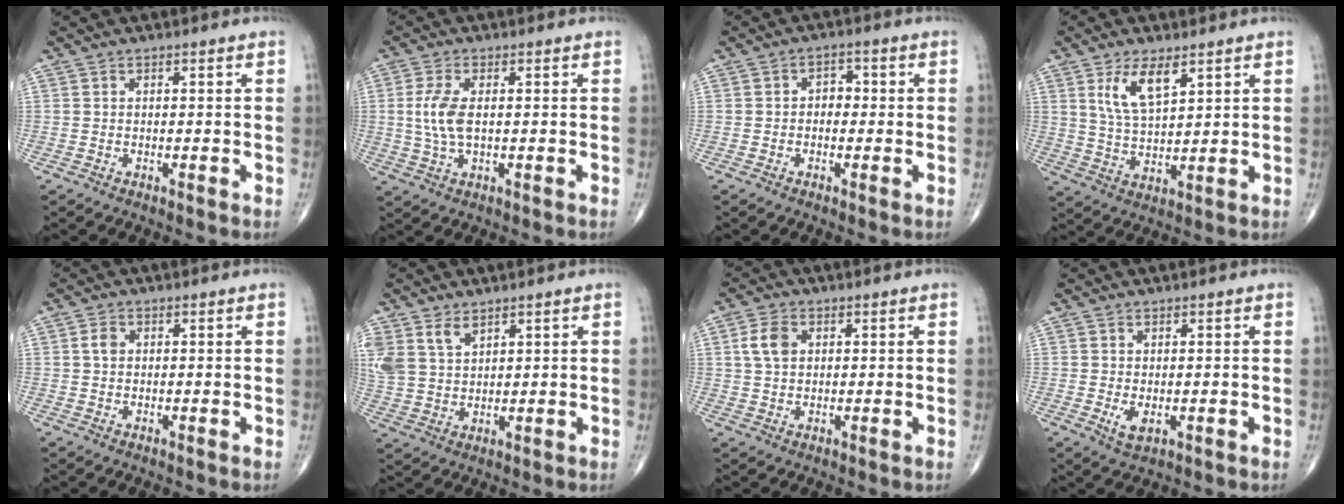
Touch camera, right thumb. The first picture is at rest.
{"total": 6.3, "force": [0.5, 3.0, 5.6], "torque": [-0.132, -0.001, 0.010]}
{"total": 2.9, "force": [-0.1, 2.2, 1.9], "torque": [-0.012, 0.013, -0.009]}
{"total": 8.1, "force": [4.2, 3.3, 6.1], "torque": [-0.107, -0.023, 0.087]}
{"total": 1.9, "force": [0.3, 1.5, 1.2], "torque": [-0.022, 0.004, 0.005]}
{"total": 8.2, "force": [4.7, 5.1, 4.3], "torque": [-0.087, -0.010, 0.107]}
{"total": 4.9, "force": [1.2, 3.4, 3.3], "torque": [-0.063, 0.001, 0.021]}
{"total": 2.8, "force": [-0.4, 1.5, 2.4], "torque": [-0.040, -0.007, -0.001]}